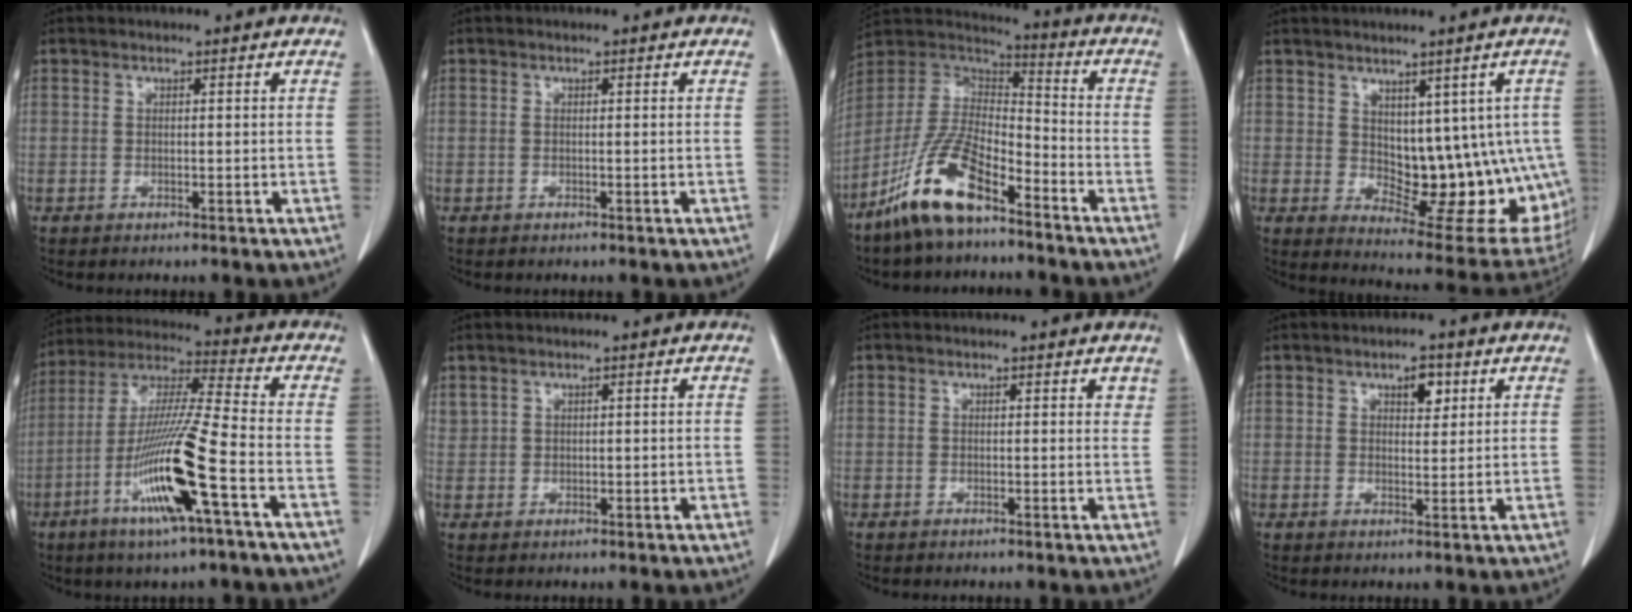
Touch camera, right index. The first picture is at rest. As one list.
[{"total": 0.0}, {"total": 13.9, "force": [-9.2, 4.3, 9.5], "torque": [-0.202, 0.006, -0.177]}, {"total": 14.5, "force": [0.0, 7.8, 12.2], "torque": [-0.126, 0.003, 0.022]}, {"total": 15.6, "force": [-6.0, -0.3, 14.4], "torque": [-0.292, -0.016, -0.114]}, {"total": 1.6, "force": [1.2, 1.0, 0.4], "torque": [-0.006, 0.008, 0.032]}, {"total": 1.3, "force": [1.0, 0.6, 0.6], "torque": [-0.003, -0.002, 0.006]}, {"total": 3.3, "force": [1.7, 1.5, 2.4], "torque": [-0.037, -0.002, 0.025]}]